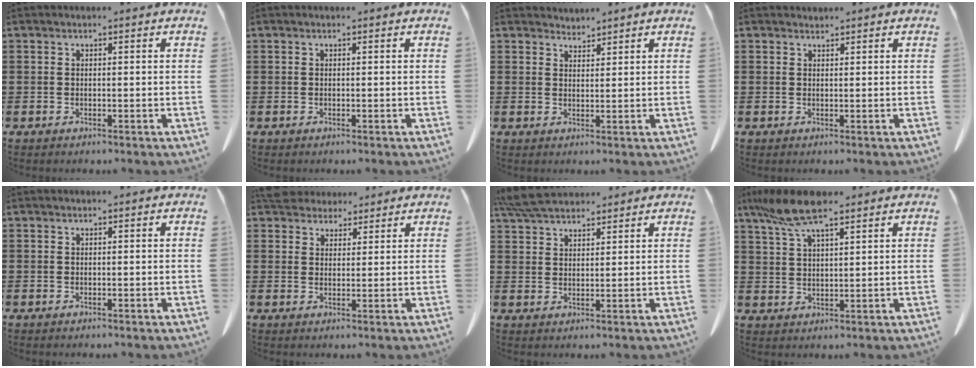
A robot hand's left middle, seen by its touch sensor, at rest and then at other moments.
{"total": 0.0}
{"total": 2.1, "force": [2.1, 0.2, -0.4], "torque": [0.001, -0.005, 0.042]}
{"total": 0.9, "force": [0.9, 0.2, 0.0], "torque": [-0.002, -0.002, 0.019]}
{"total": 0.0}
{"total": 4.6, "force": [4.3, 1.5, 0.7], "torque": [-0.027, -0.006, 0.085]}
{"total": 5.7, "force": [5.2, 1.1, 2.1], "torque": [-0.055, -0.010, 0.101]}
{"total": 8.3, "force": [6.1, 1.9, 5.3], "torque": [-0.118, -0.006, 0.114]}